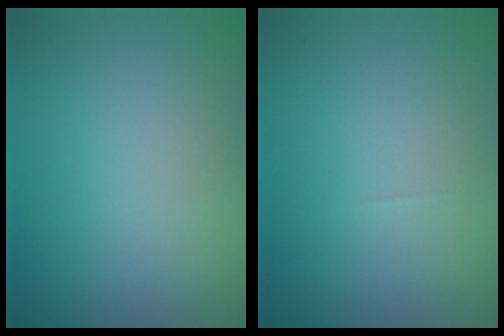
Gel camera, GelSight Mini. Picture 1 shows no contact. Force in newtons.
{"total": 0.0}